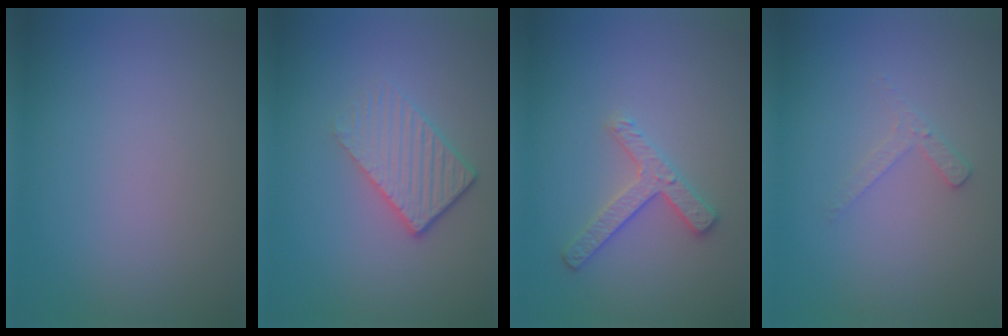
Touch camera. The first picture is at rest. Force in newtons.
{"total": 3.4, "press": 2.6, "slide": 2.1}
{"total": 2.5, "press": 2.4, "slide": 0.8}
{"total": 1.6, "press": 1.5, "slide": 0.4}